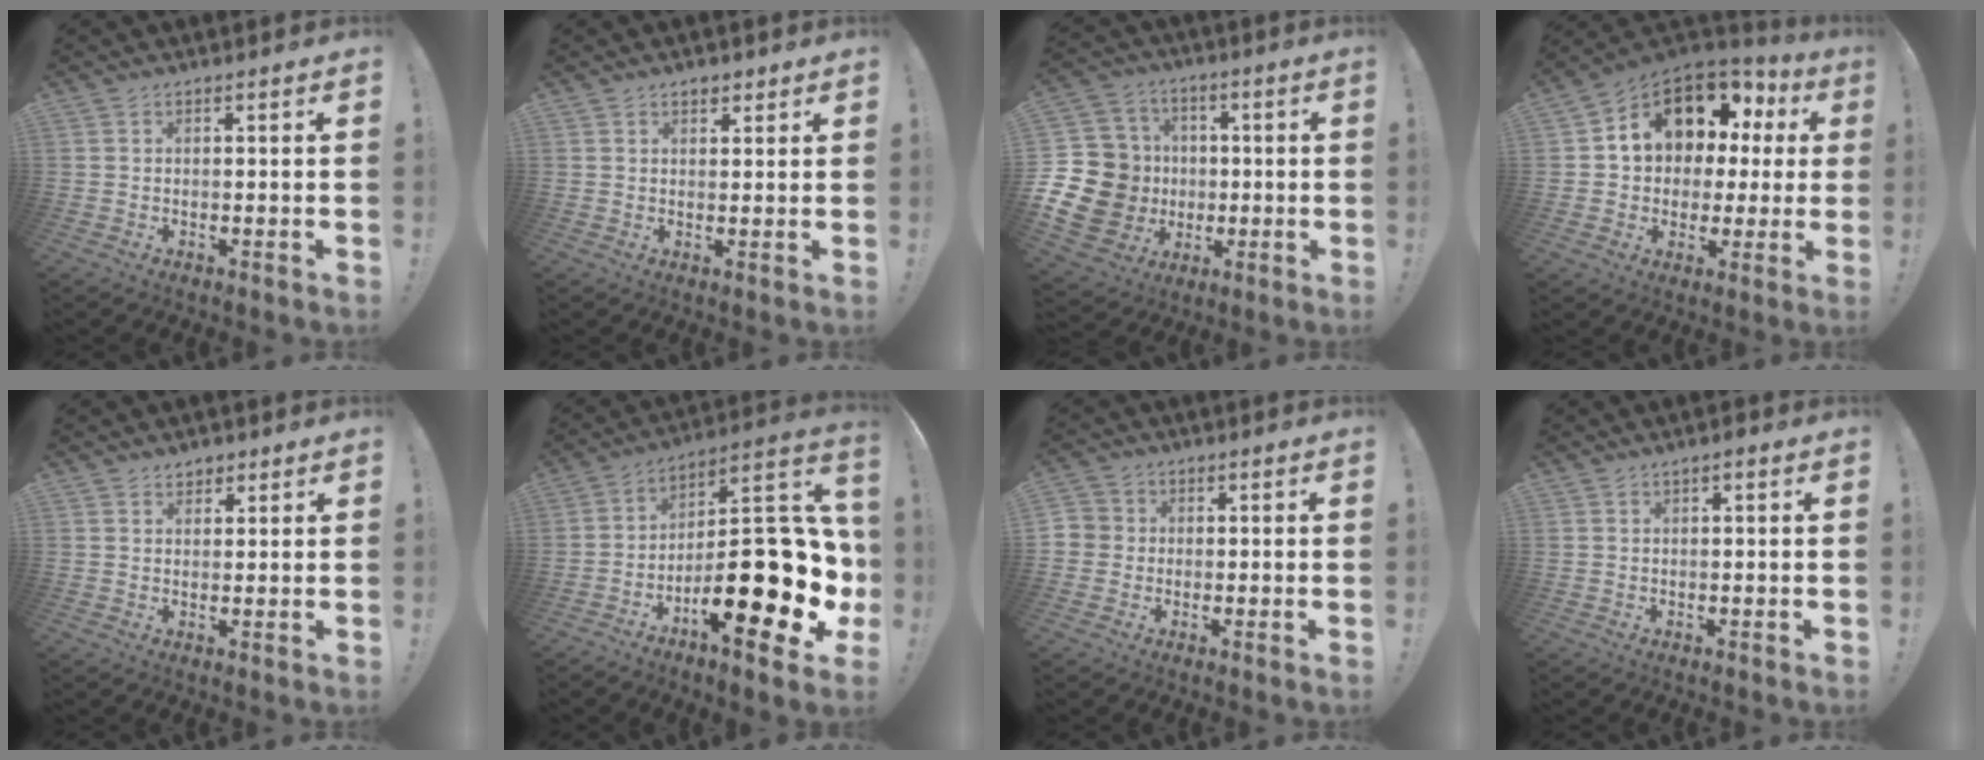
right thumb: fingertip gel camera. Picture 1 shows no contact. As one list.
[{"total": 2.2, "force": [1.5, 1.4, 0.9], "torque": [-0.003, -0.006, 0.025]}, {"total": 18.4, "force": [-2.6, 16.5, 7.8], "torque": [-0.156, 0.026, -0.011]}, {"total": 12.3, "force": [5.8, 8.8, 6.4], "torque": [-0.109, -0.035, 0.112]}, {"total": 2.6, "force": [1.8, 1.8, 0.5], "torque": [0.002, -0.009, 0.031]}, {"total": 25.3, "force": [-6.9, 9.6, 22.4], "torque": [-0.324, 0.039, -0.095]}, {"total": 4.9, "force": [-0.6, 4.7, 1.2], "torque": [-0.018, 0.012, -0.012]}, {"total": 0.9, "force": [0.0, 0.2, 0.9], "torque": [-0.022, 0.006, 0.000]}]